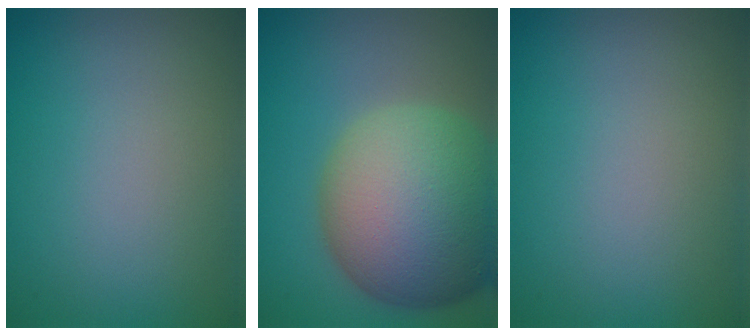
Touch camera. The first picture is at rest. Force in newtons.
{"total": 14.6, "press": 14.6, "slide": 1.3}
{"total": 0.0}